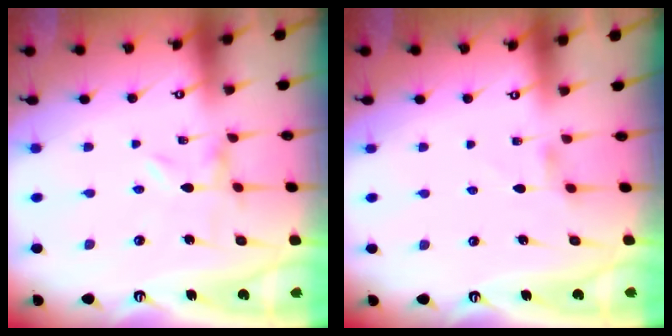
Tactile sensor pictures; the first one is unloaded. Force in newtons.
{"total": 1.6, "press": 1.6, "slide": 0.4}